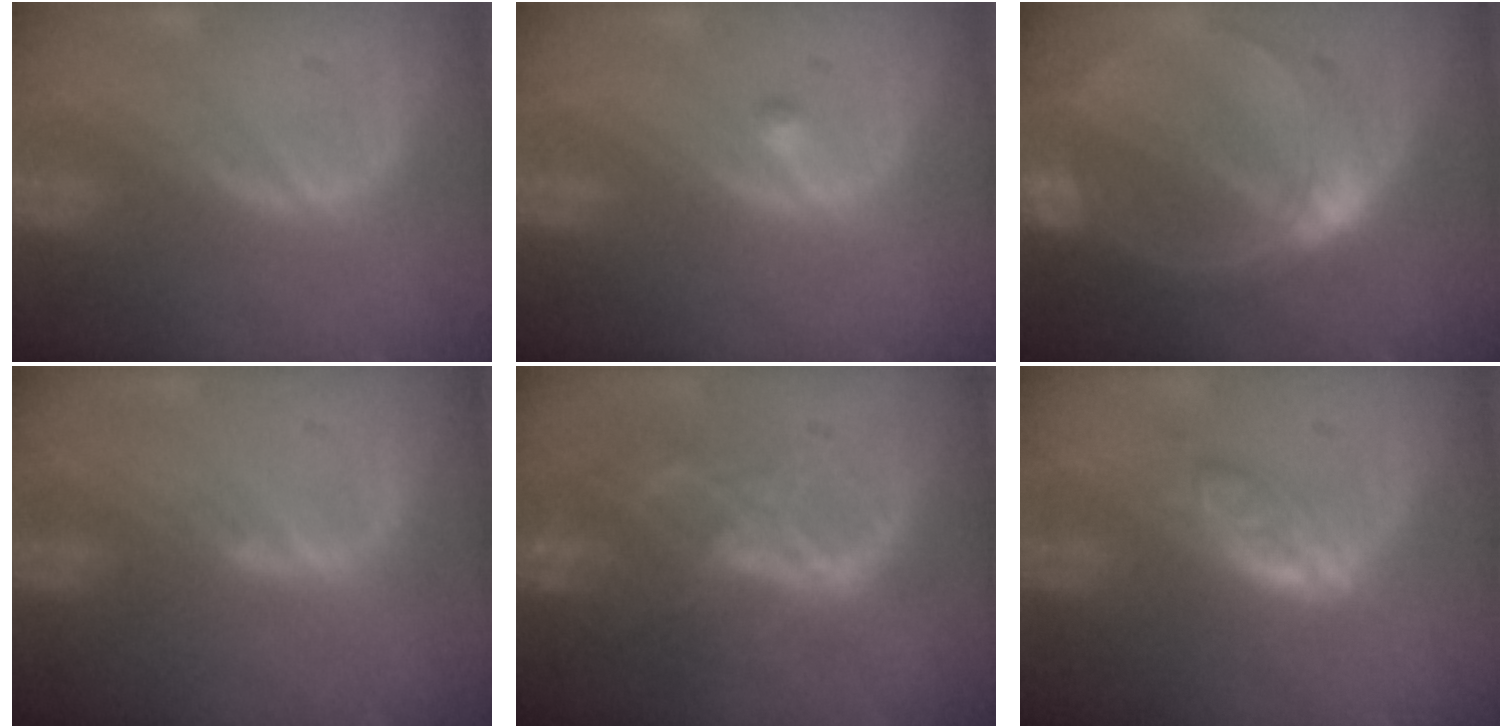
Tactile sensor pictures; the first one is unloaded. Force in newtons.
{"total": 0.8, "press": 0.8, "slide": 0.2}
{"total": 8.3, "press": 8.3, "slide": 0.7}
{"total": 0.6, "press": 0.5, "slide": 0.3}
{"total": 8.9, "press": 7.6, "slide": 4.7}
{"total": 4.9, "press": 4.3, "slide": 2.4}